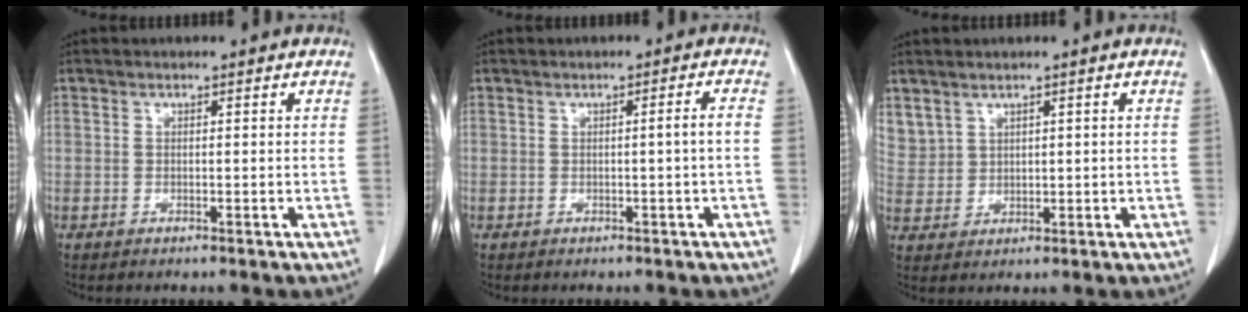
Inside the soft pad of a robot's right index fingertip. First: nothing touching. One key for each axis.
{"total": 1.7, "fx": -0.4, "fy": -0.5, "fz": 1.6, "tx": -0.024, "ty": 0.000, "tz": -0.005}
{"total": 5.9, "fx": 3.7, "fy": 4.4, "fz": 1.5, "tx": -0.046, "ty": 0.015, "tz": 0.092}